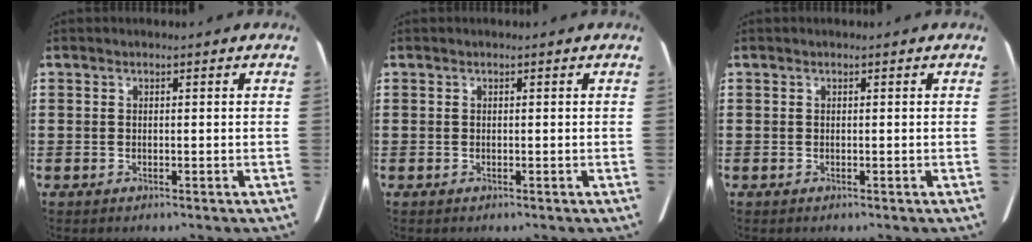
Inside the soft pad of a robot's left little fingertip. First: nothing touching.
{"total": 0.0}
{"total": 0.0}